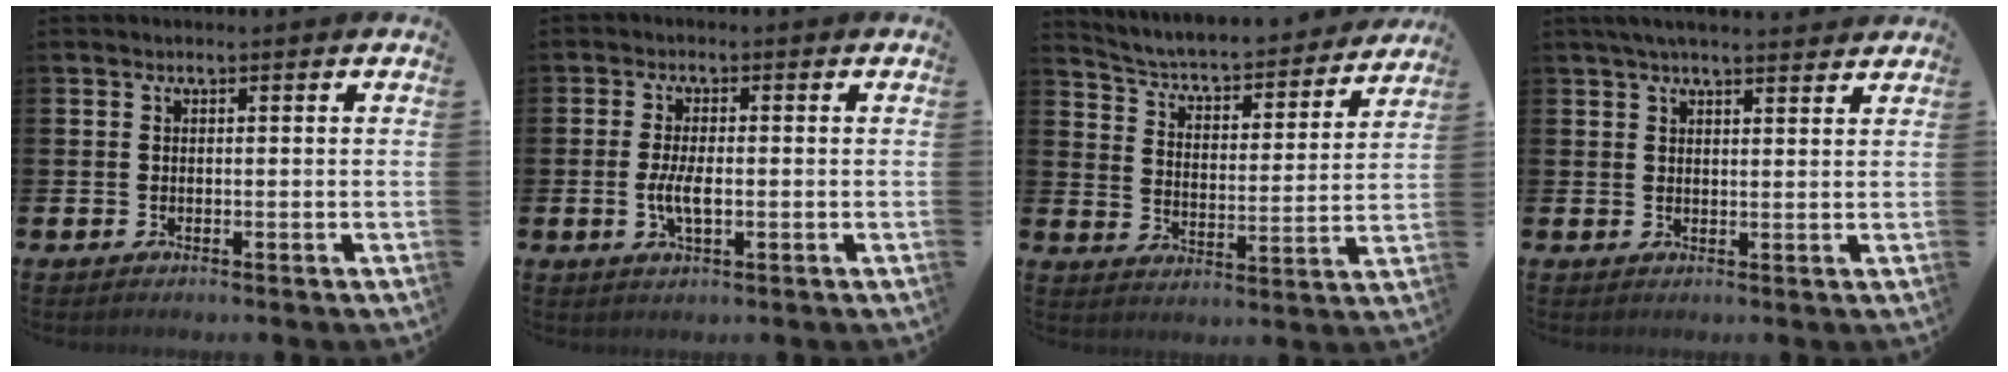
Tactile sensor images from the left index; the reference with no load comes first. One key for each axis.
{"total": 3.8, "fx": -0.5, "fy": 1.4, "fz": 3.5, "tx": -0.061, "ty": -0.002, "tz": -0.014}
{"total": 5.3, "fx": 4.9, "fy": 0.9, "fz": 1.7, "tx": -0.065, "ty": -0.043, "tz": 0.076}
{"total": 3.6, "fx": 3.3, "fy": 0.4, "fz": 1.5, "tx": -0.036, "ty": -0.004, "tz": 0.060}